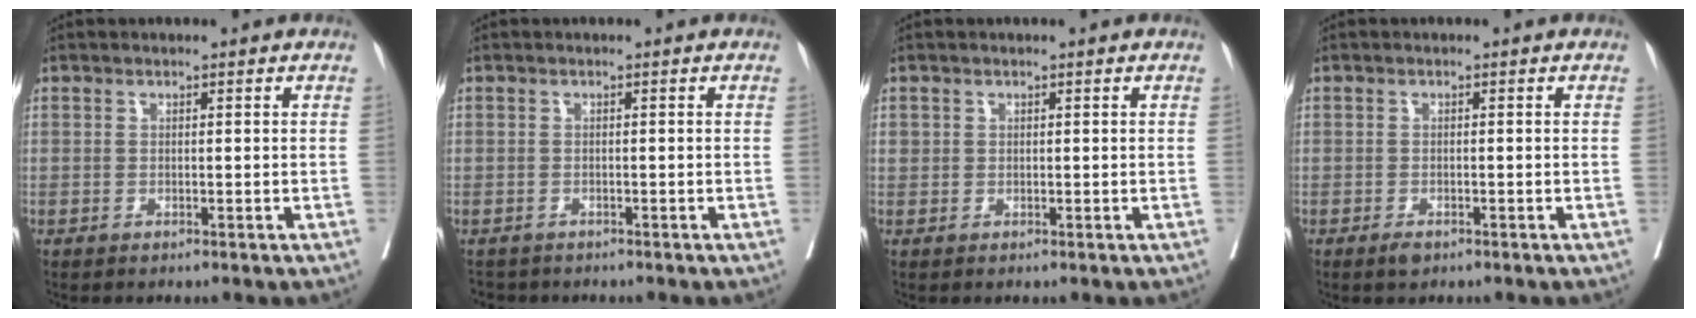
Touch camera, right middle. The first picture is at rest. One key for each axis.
{"total": 2.6, "fx": -2.3, "fy": 1.1, "fz": 0.1, "tx": -0.009, "ty": -0.005, "tz": -0.037}
{"total": 0.9, "fx": 0.3, "fy": 0.8, "fz": 0.2, "tx": 0.008, "ty": 0.004, "tz": 0.003}
{"total": 1.3, "fx": -0.8, "fy": 0.5, "fz": 0.8, "tx": -0.011, "ty": -0.001, "tz": -0.011}